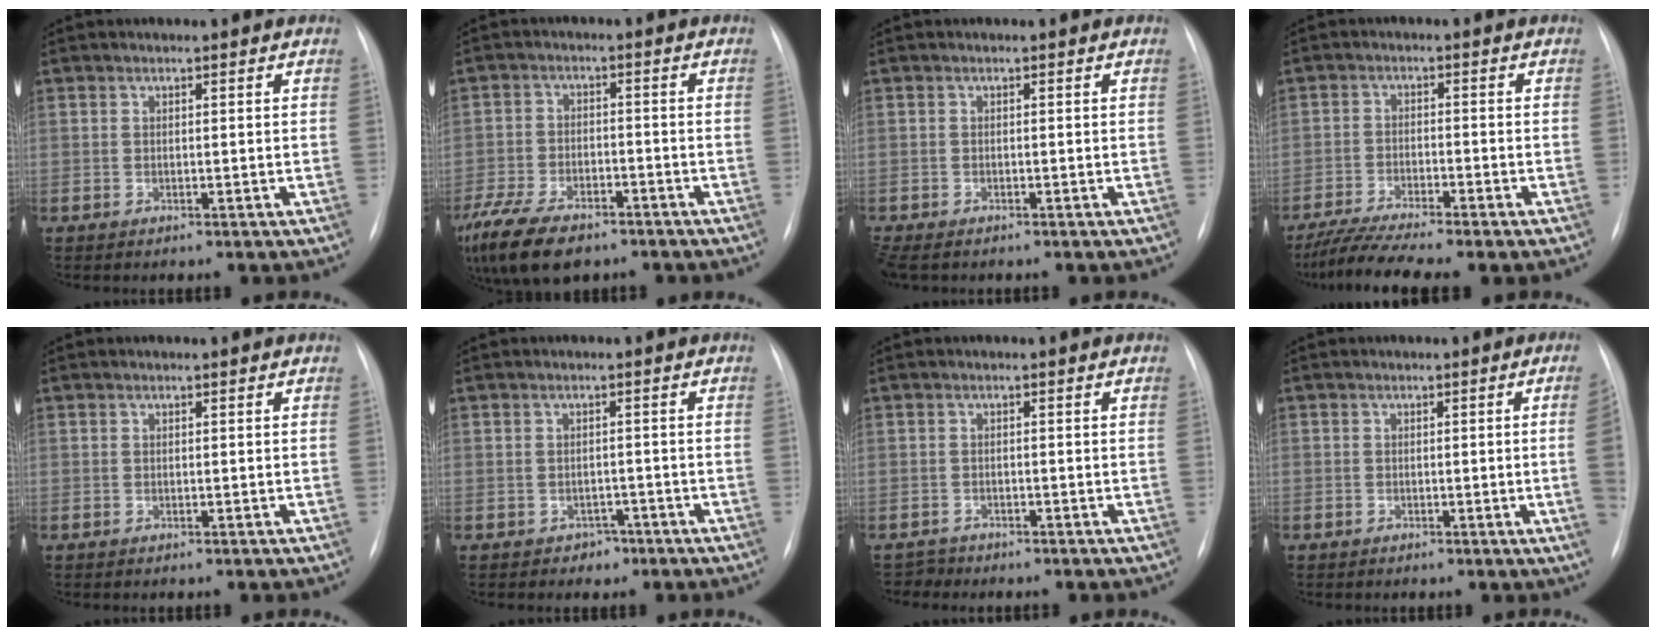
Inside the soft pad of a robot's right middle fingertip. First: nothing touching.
{"total": 13.6, "force": [-9.5, 6.0, 7.7], "torque": [-0.168, -0.016, -0.157]}
{"total": 3.1, "force": [-2.4, 1.2, 1.5], "torque": [-0.028, -0.009, -0.035]}
{"total": 7.9, "force": [-6.6, -0.2, 4.3], "torque": [-0.077, -0.018, -0.112]}
{"total": 0.0}
{"total": 2.1, "force": [-1.4, 1.6, 0.4], "torque": [-0.005, 0.009, -0.015]}
{"total": 1.6, "force": [-1.3, 0.4, -0.8], "torque": [0.016, -0.004, -0.023]}
{"total": 3.8, "force": [-0.6, -1.1, 3.6], "torque": [-0.042, -0.005, -0.009]}